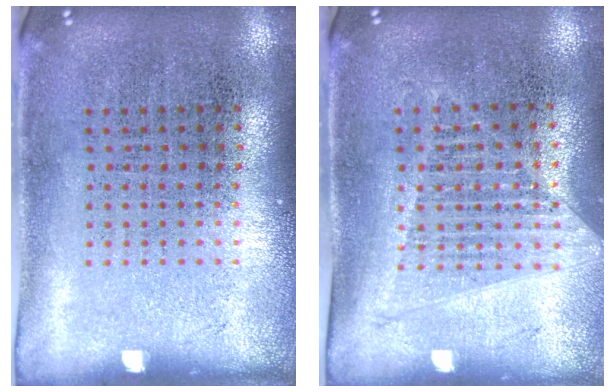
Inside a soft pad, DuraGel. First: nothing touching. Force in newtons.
{"total": 1.2, "press": 1.1, "slide": 0.5}